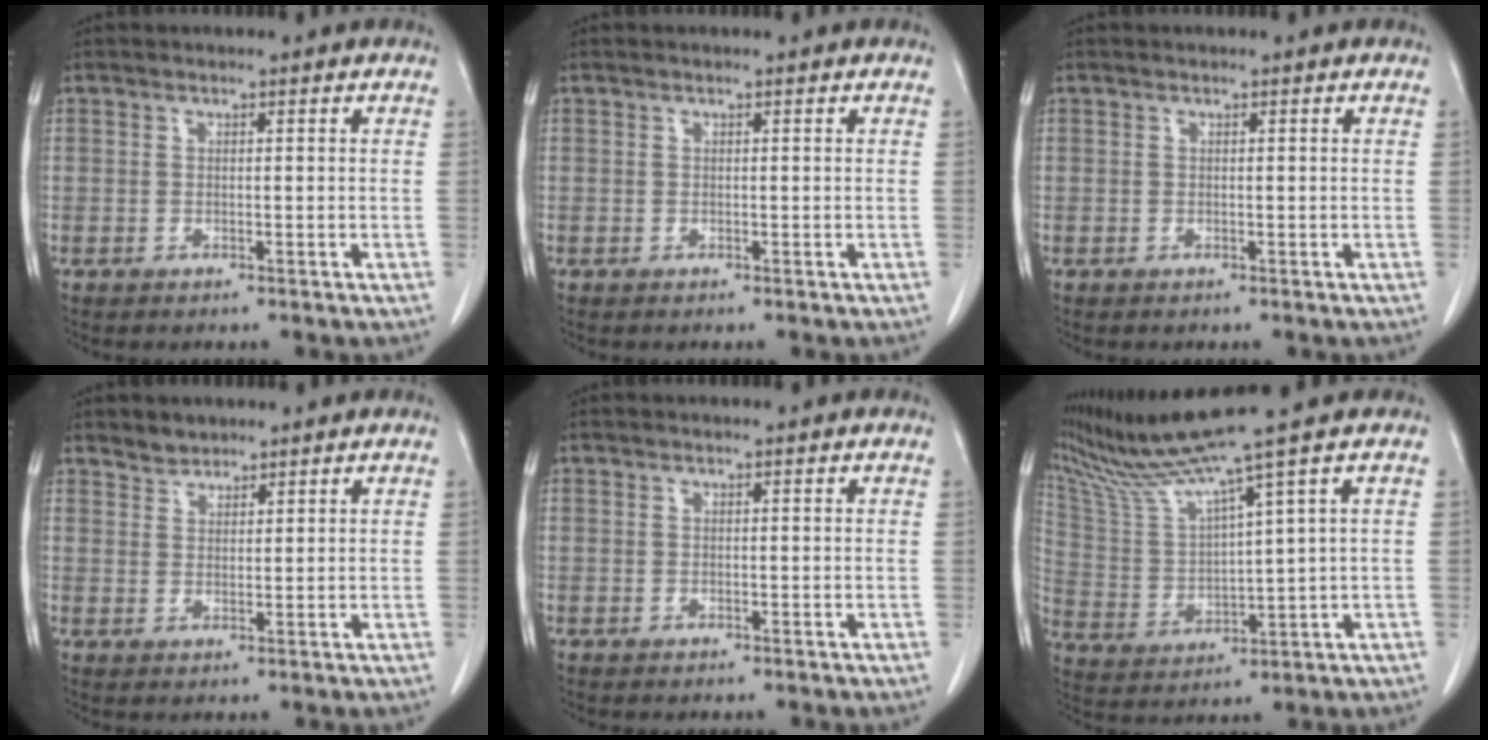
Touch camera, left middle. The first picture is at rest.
{"total": 0.0}
{"total": 0.0}
{"total": 2.3, "force": [2.0, 1.0, 0.0], "torque": [0.001, 0.003, 0.036]}
{"total": 0.0}
{"total": 10.2, "force": [8.4, -2.9, 4.9], "torque": [-0.104, -0.010, 0.169]}